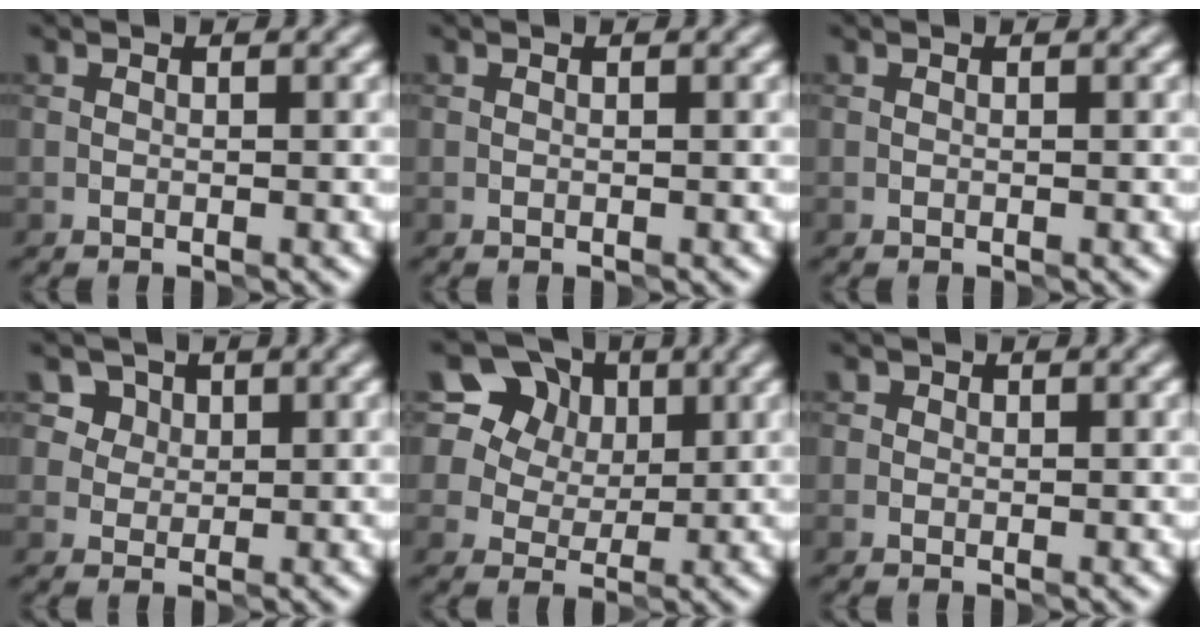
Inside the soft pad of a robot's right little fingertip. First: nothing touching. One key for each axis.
{"total": 0.0}
{"total": 0.0}
{"total": 6.7, "fx": 3.6, "fy": 5.0, "fz": 2.6, "tx": -0.050, "ty": 0.003, "tz": 0.057}
{"total": 16.1, "fx": 8.7, "fy": 11.5, "fz": 7.2, "tx": -0.185, "ty": 0.049, "tz": 0.154}
{"total": 0.7, "fx": 0.2, "fy": 0.7, "fz": 0.1, "tx": 0.001, "ty": -0.002, "tz": -0.003}